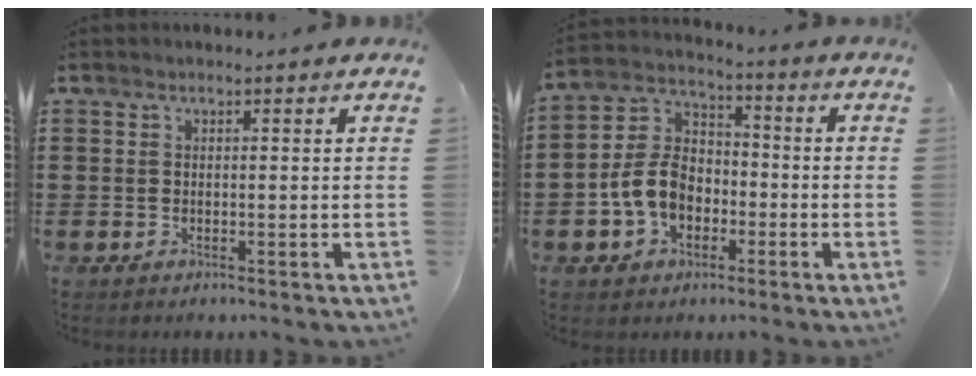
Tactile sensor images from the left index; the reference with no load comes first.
{"total": 8.4, "force": [-2.7, 6.2, 4.9], "torque": [-0.135, 0.012, -0.060]}